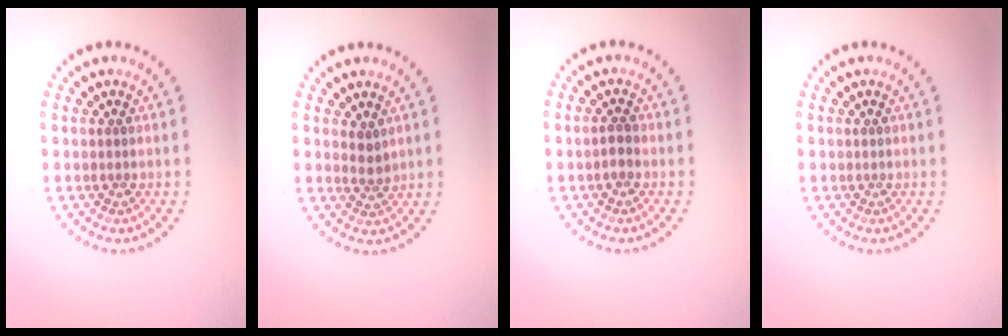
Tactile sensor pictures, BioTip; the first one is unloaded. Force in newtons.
{"total": 1.3, "press": 1.1, "slide": 0.8}
{"total": 1.2, "press": 1.2, "slide": 0.3}
{"total": 0.0}